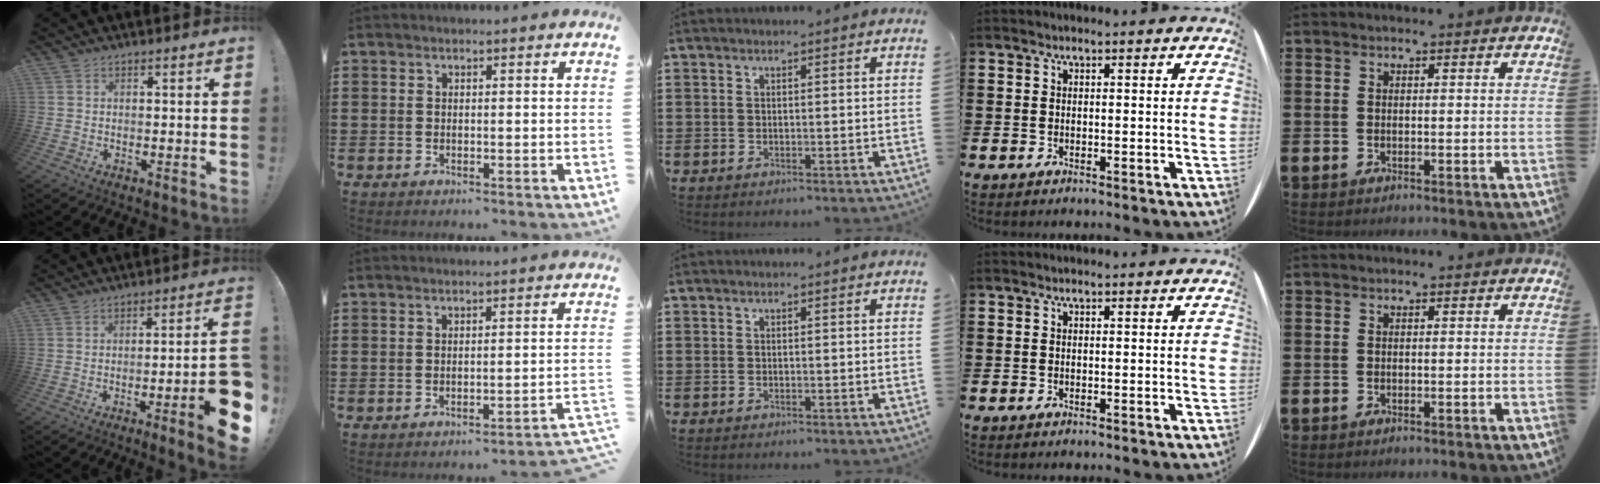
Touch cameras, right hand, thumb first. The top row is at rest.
{"thumb": {"total": 11.5, "force": [-4.5, 1.0, 10.5], "torque": [-0.149, 0.011, -0.065]}, "index": {"total": 2.0, "force": [-1.7, -0.4, 0.9], "torque": [-0.017, -0.003, -0.037]}}